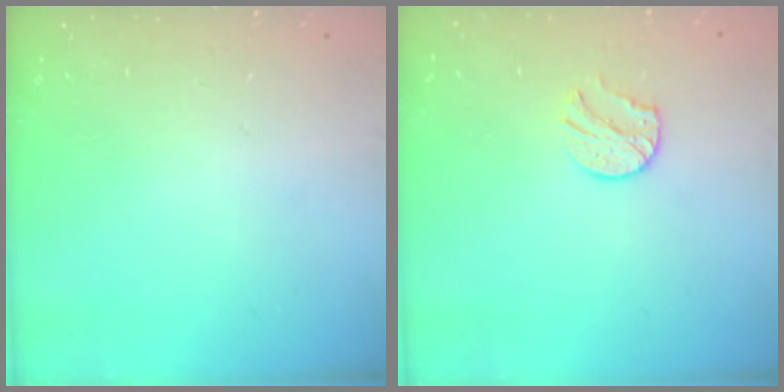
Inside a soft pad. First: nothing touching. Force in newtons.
{"total": 8.0, "press": 8.0, "slide": 0.7}